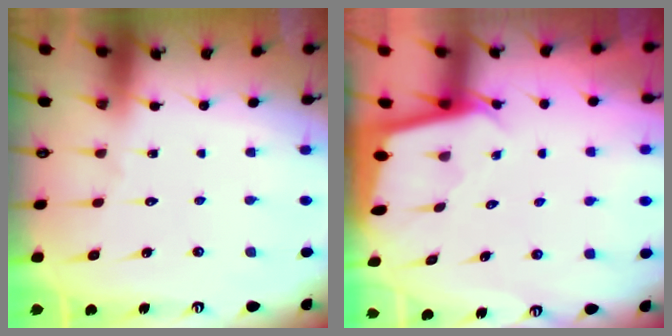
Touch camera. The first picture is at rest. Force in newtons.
{"total": 2.0, "press": 2.0, "slide": 0.1}